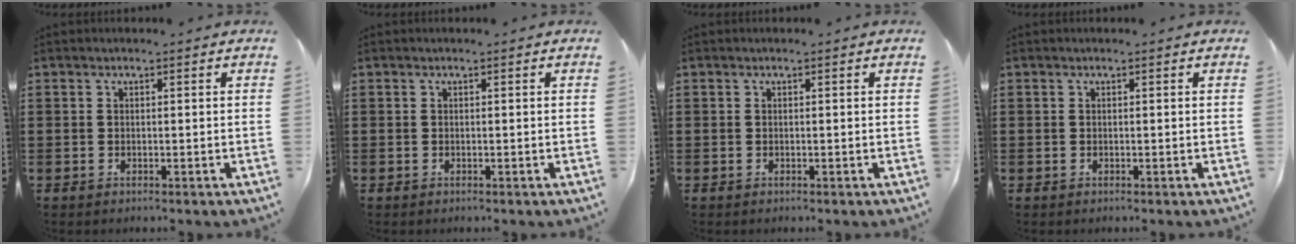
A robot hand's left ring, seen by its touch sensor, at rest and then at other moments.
{"total": 0.0}
{"total": 0.0}
{"total": 0.0}